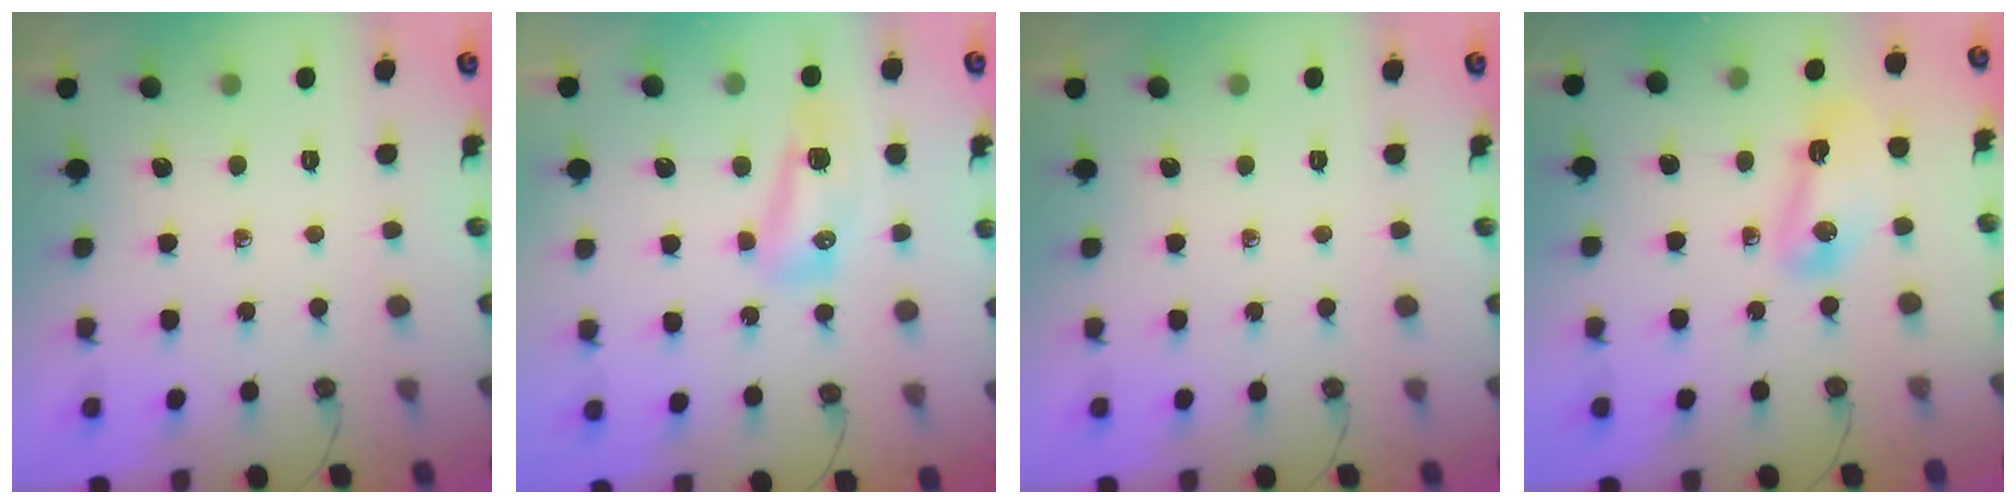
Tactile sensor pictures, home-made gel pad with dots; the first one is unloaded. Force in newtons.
{"total": 8.6, "press": 8.4, "slide": 1.9}
{"total": 0.0}
{"total": 6.9, "press": 6.9, "slide": 0.4}